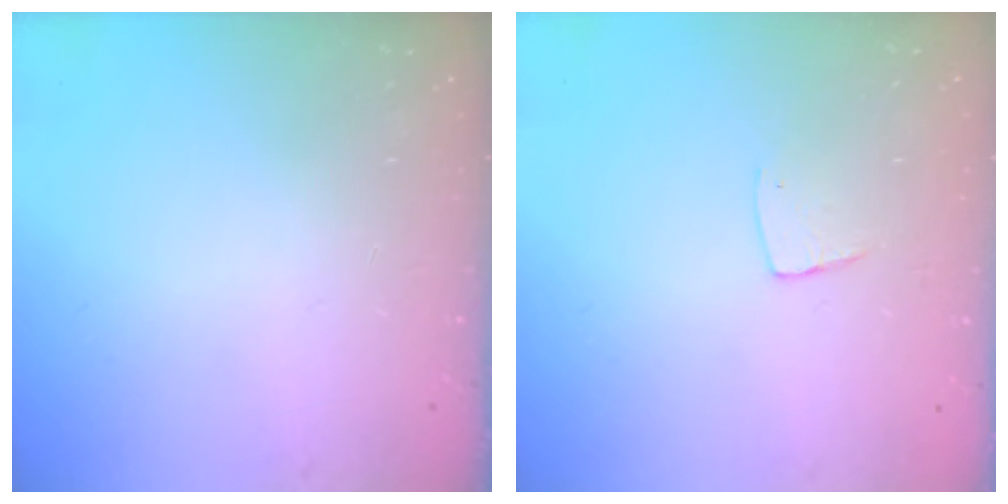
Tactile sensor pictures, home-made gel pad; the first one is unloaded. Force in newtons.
{"total": 5.3, "press": 5.3, "slide": 0.3}